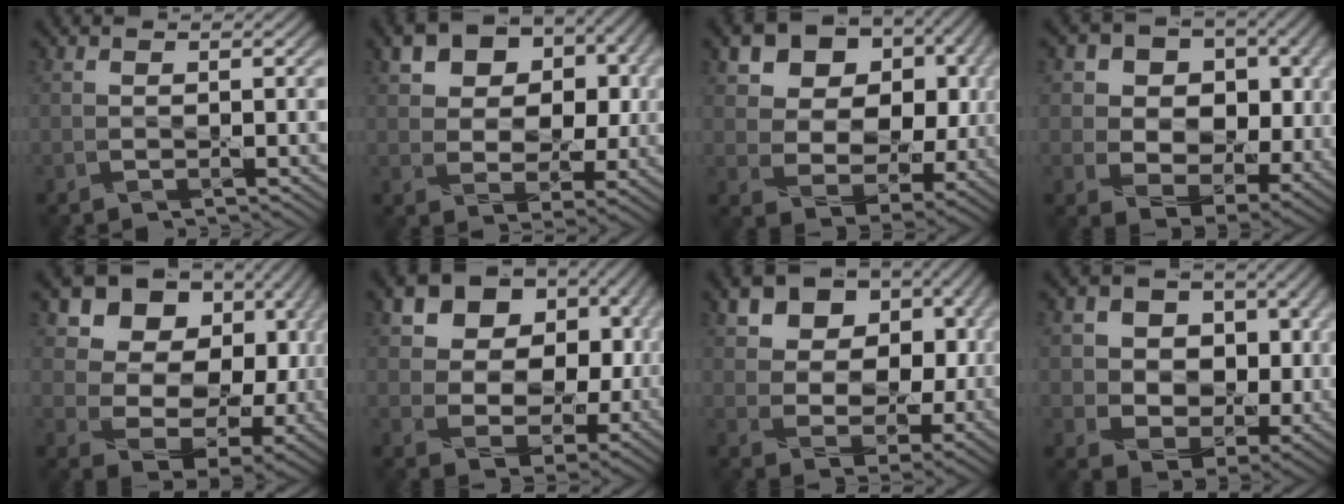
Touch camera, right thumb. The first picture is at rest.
{"total": 11.5, "force": [3.7, 8.0, 7.4], "torque": [-0.131, 0.003, 0.060]}
{"total": 16.9, "force": [5.9, 11.8, 10.5], "torque": [-0.197, 0.029, 0.124]}
{"total": 13.3, "force": [2.7, 10.1, 8.1], "torque": [-0.160, -0.001, 0.049]}
{"total": 14.9, "force": [4.5, 10.7, 9.4], "torque": [-0.177, -0.001, 0.096]}
{"total": 18.4, "force": [6.2, 13.5, 11.0], "torque": [-0.222, 0.038, 0.136]}
{"total": 14.9, "force": [5.5, 10.2, 9.3], "torque": [-0.176, 0.022, 0.096]}
{"total": 12.1, "force": [2.3, 9.7, 6.8], "torque": [-0.152, -0.008, 0.043]}